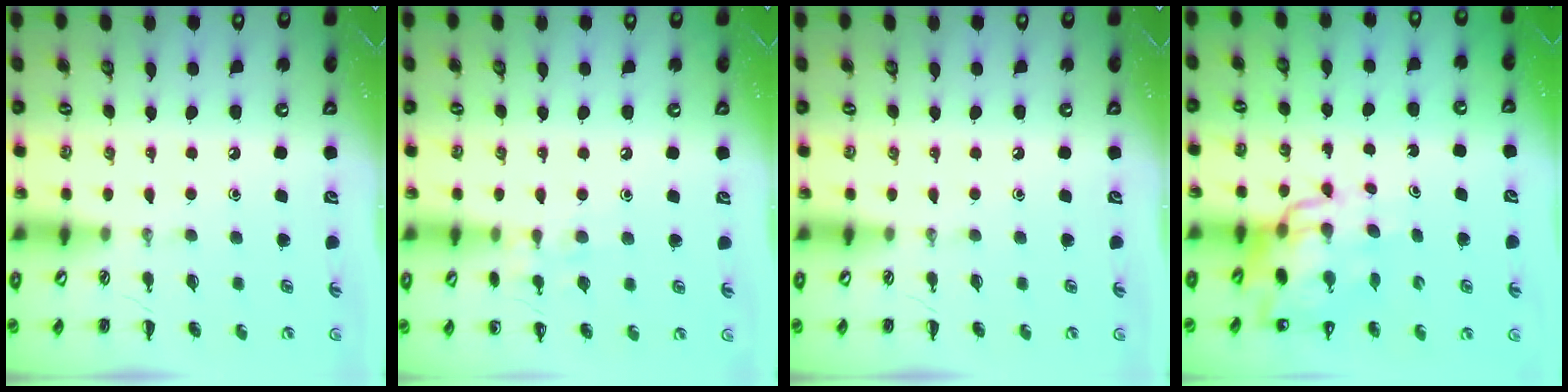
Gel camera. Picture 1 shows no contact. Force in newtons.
{"total": 7.1, "press": 6.9, "slide": 1.9}
{"total": 0.0}
{"total": 13.7, "press": 13.1, "slide": 4.1}